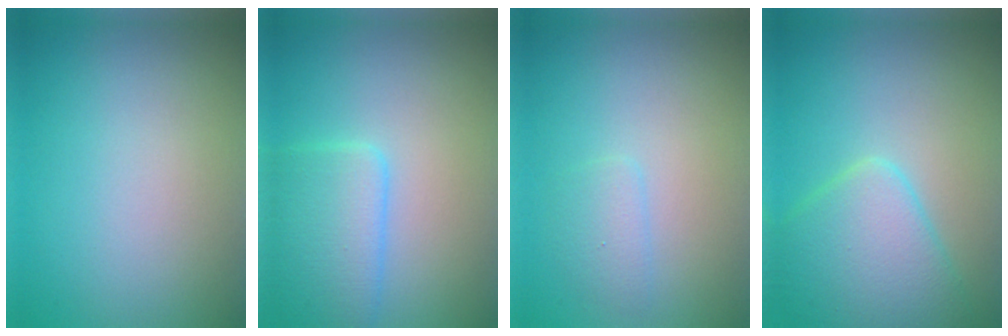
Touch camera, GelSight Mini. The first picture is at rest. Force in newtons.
{"total": 4.2, "press": 4.1, "slide": 0.1}
{"total": 1.3, "press": 1.3, "slide": 0.1}
{"total": 5.8, "press": 5.8, "slide": 0.2}